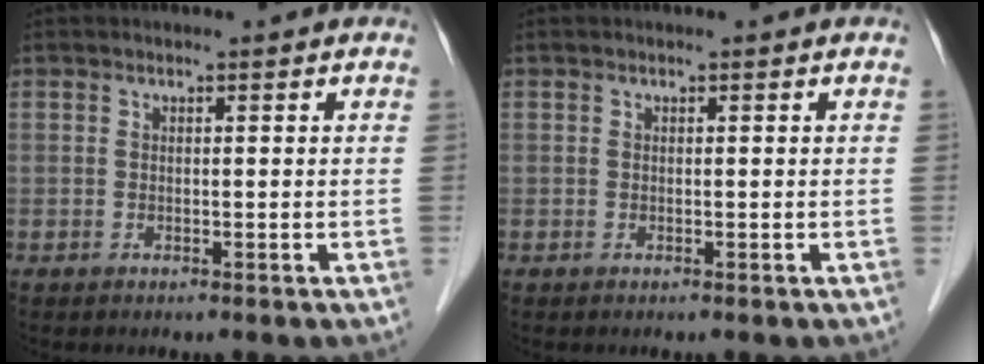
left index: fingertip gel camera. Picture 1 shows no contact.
{"total": 0.0}